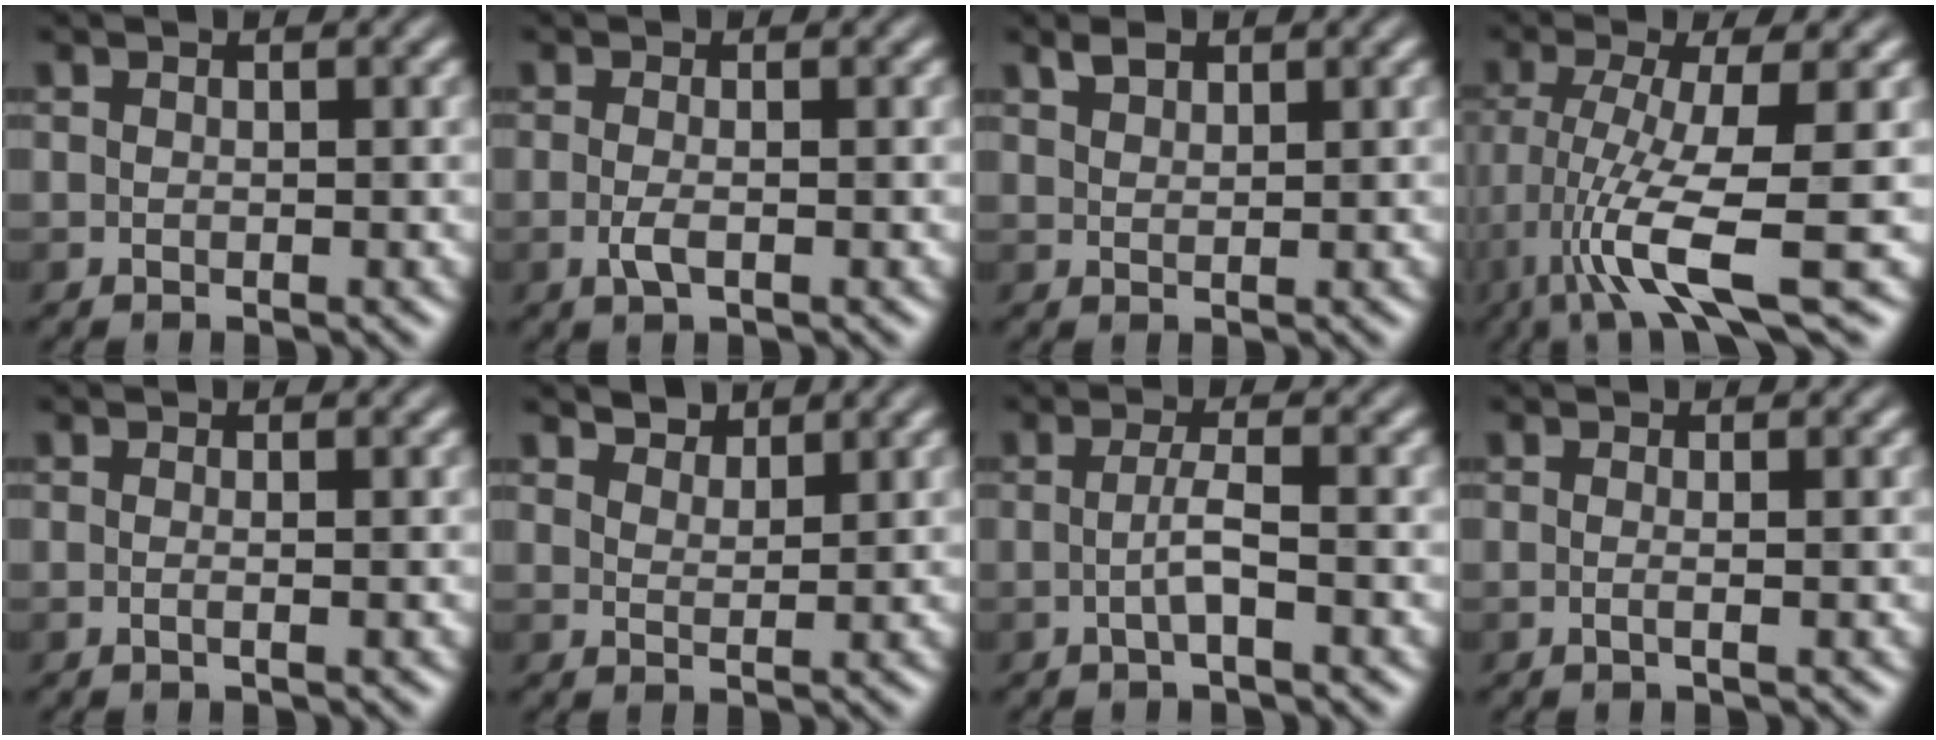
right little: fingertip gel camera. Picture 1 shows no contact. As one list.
[{"total": 1.3, "force": [-0.6, 0.4, 1.2], "torque": [-0.030, 0.002, -0.010]}, {"total": 1.2, "force": [1.1, 0.4, 0.3], "torque": [-0.011, 0.003, 0.025]}, {"total": 7.5, "force": [-3.0, 0.7, 6.9], "torque": [-0.140, -0.003, -0.056]}, {"total": 0.7, "force": [0.3, 0.1, 0.6], "torque": [-0.006, -0.005, -0.009]}, {"total": 2.4, "force": [2.3, 0.7, 0.4], "torque": [-0.020, -0.014, 0.049]}, {"total": 1.7, "force": [-0.8, -0.4, 1.4], "torque": [-0.032, 0.005, -0.014]}, {"total": 1.0, "force": [0.4, 0.3, 0.9], "torque": [-0.008, -0.001, -0.013]}]